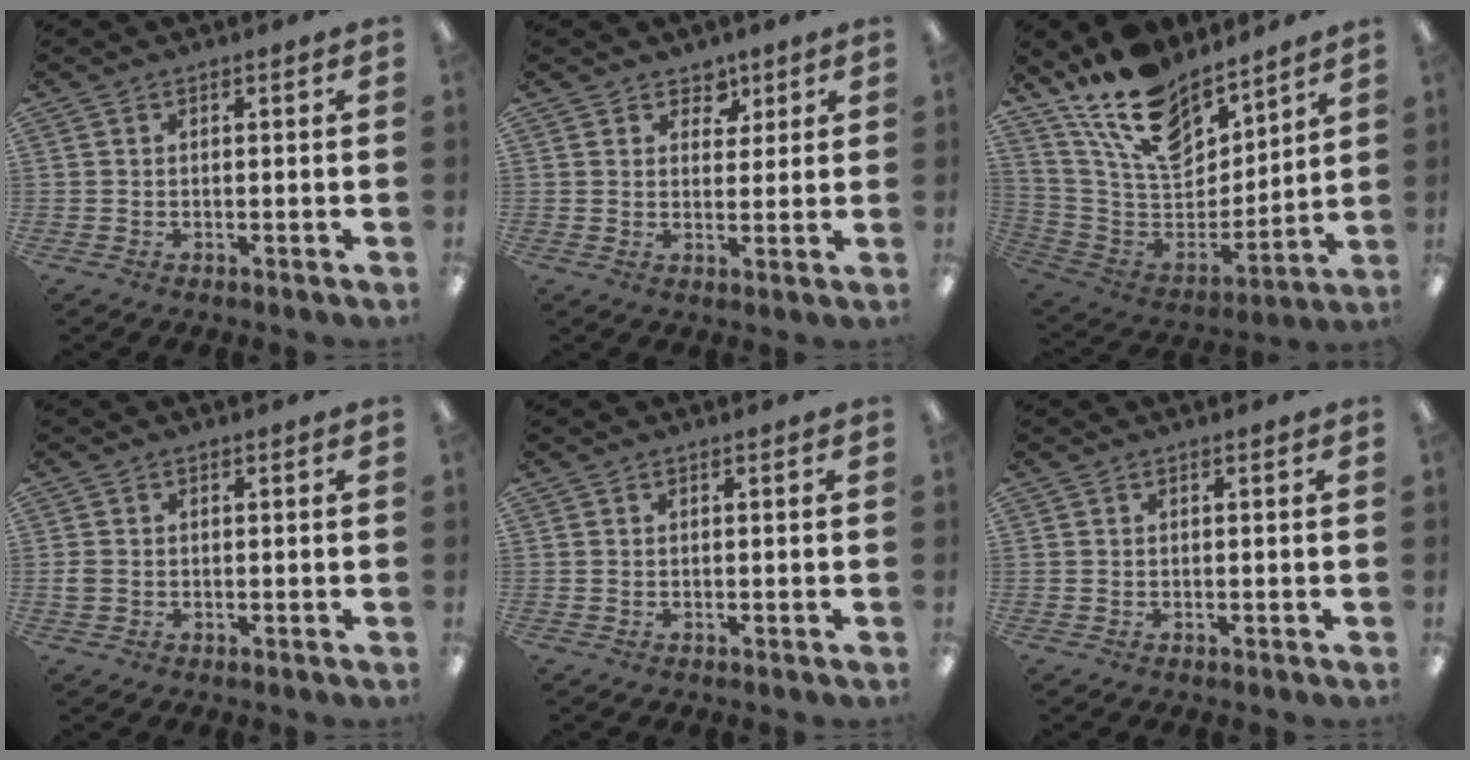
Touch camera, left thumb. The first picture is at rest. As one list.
[{"total": 4.6, "force": [3.1, 3.3, 0.9], "torque": [0.001, -0.017, 0.053]}, {"total": 19.1, "force": [14.1, 9.3, 8.9], "torque": [-0.177, -0.084, 0.258]}, {"total": 1.7, "force": [-0.3, 1.4, 0.8], "torque": [-0.013, 0.004, -0.006]}, {"total": 0.0}, {"total": 0.0}]